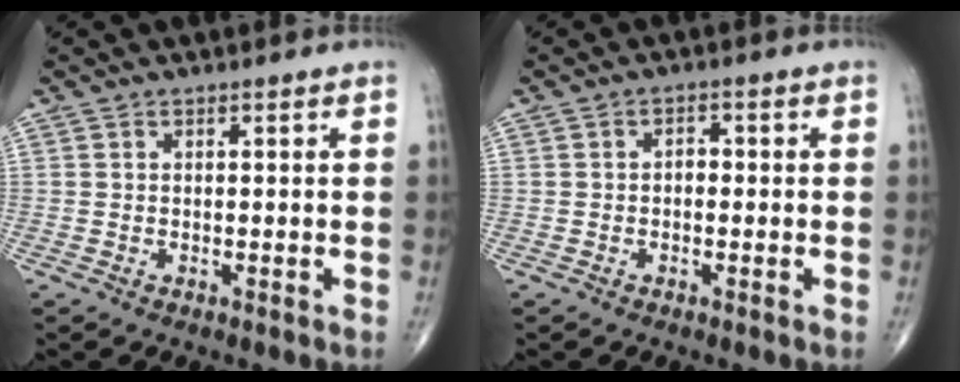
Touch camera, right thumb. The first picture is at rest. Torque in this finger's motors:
{"motor_torque": [-0.18, 0.10, 0.24, 0.01, 0.06]}